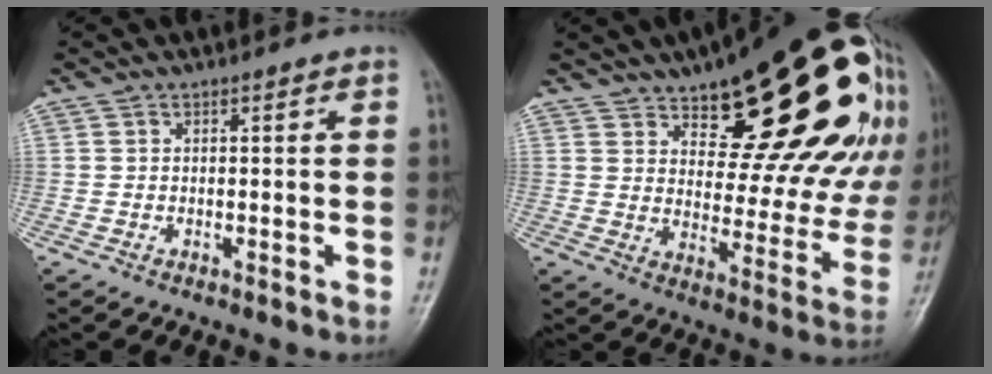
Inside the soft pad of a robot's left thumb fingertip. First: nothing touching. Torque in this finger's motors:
{"motor_torque": [2.48, 2.53, 1.38, -1.39, 0.33]}